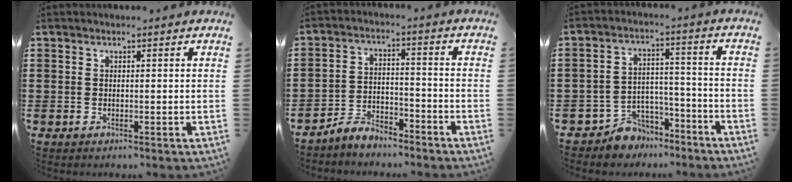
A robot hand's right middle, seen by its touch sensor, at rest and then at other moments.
{"total": 4.8, "force": [-4.6, 1.0, 0.8], "torque": [-0.024, 0.009, -0.096]}
{"total": 6.1, "force": [-5.6, 2.5, 0.3], "torque": [-0.016, 0.018, -0.114]}